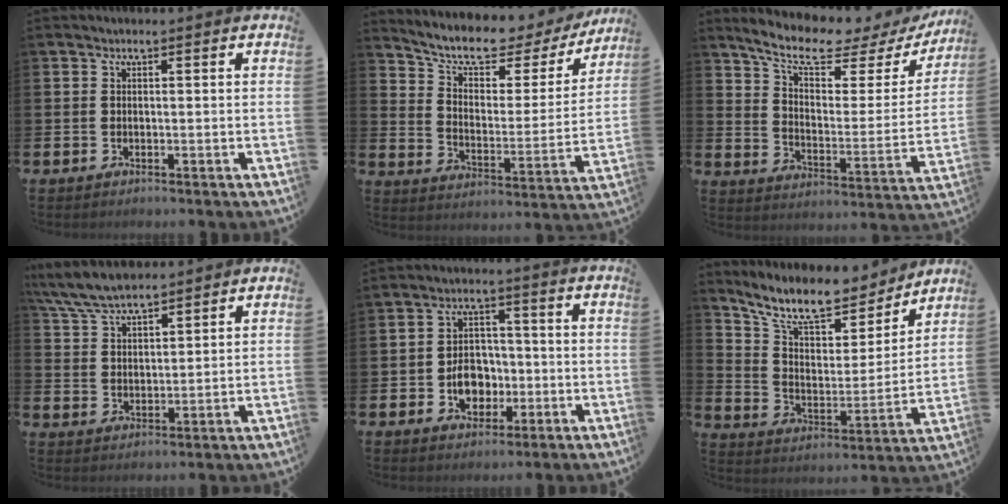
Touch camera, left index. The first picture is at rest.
{"total": 7.9, "force": [6.4, 3.1, 3.4], "torque": [-0.097, -0.042, 0.106]}
{"total": 9.0, "force": [7.7, 2.2, 4.1], "torque": [-0.107, -0.053, 0.126]}
{"total": 6.7, "force": [6.2, 1.3, 1.9], "torque": [-0.065, -0.016, 0.118]}
{"total": 5.6, "force": [-1.5, 4.4, 3.2], "torque": [-0.047, 0.008, -0.032]}
{"total": 11.2, "force": [9.7, 3.6, 4.3], "torque": [-0.119, -0.064, 0.170]}